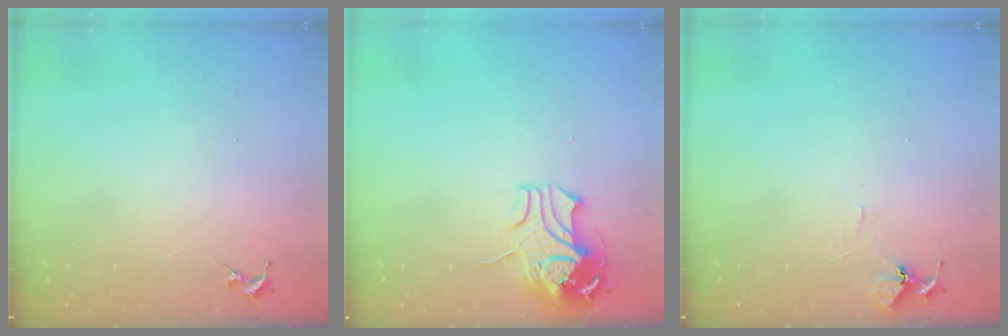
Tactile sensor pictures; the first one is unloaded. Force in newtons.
{"total": 10.9, "press": 10.9, "slide": 1.1}
{"total": 5.8, "press": 5.8, "slide": 0.6}